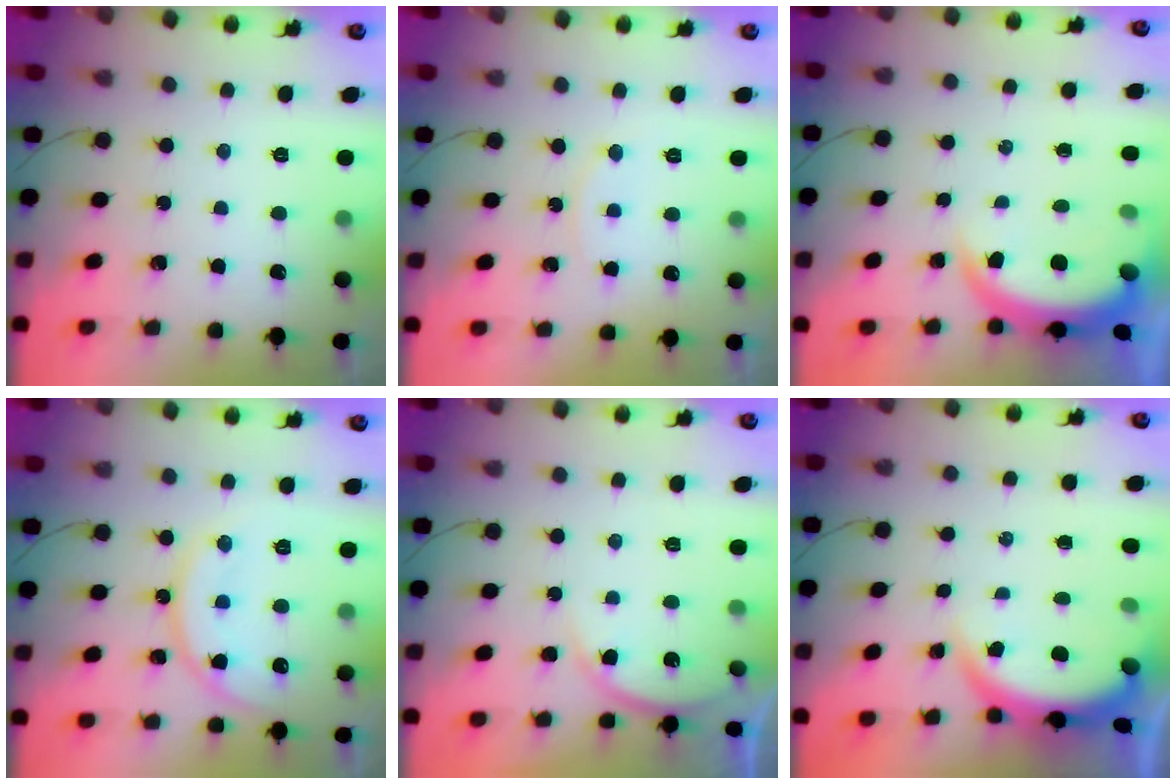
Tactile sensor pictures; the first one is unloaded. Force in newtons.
{"total": 4.6, "press": 4.6, "slide": 0.0}
{"total": 6.5, "press": 6.4, "slide": 0.6}
{"total": 13.2, "press": 13.1, "slide": 1.2}
{"total": 6.3, "press": 6.3, "slide": 0.3}
{"total": 4.0, "press": 4.0, "slide": 0.2}